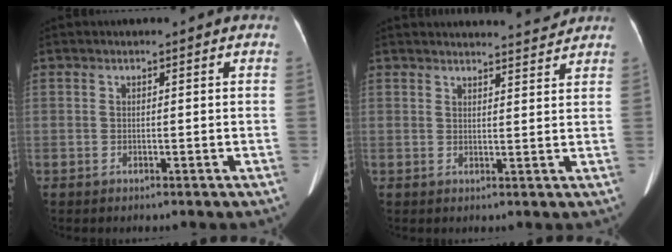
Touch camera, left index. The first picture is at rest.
{"total": 5.7, "force": [5.7, -0.2, 0.6], "torque": [-0.009, 0.001, 0.065]}